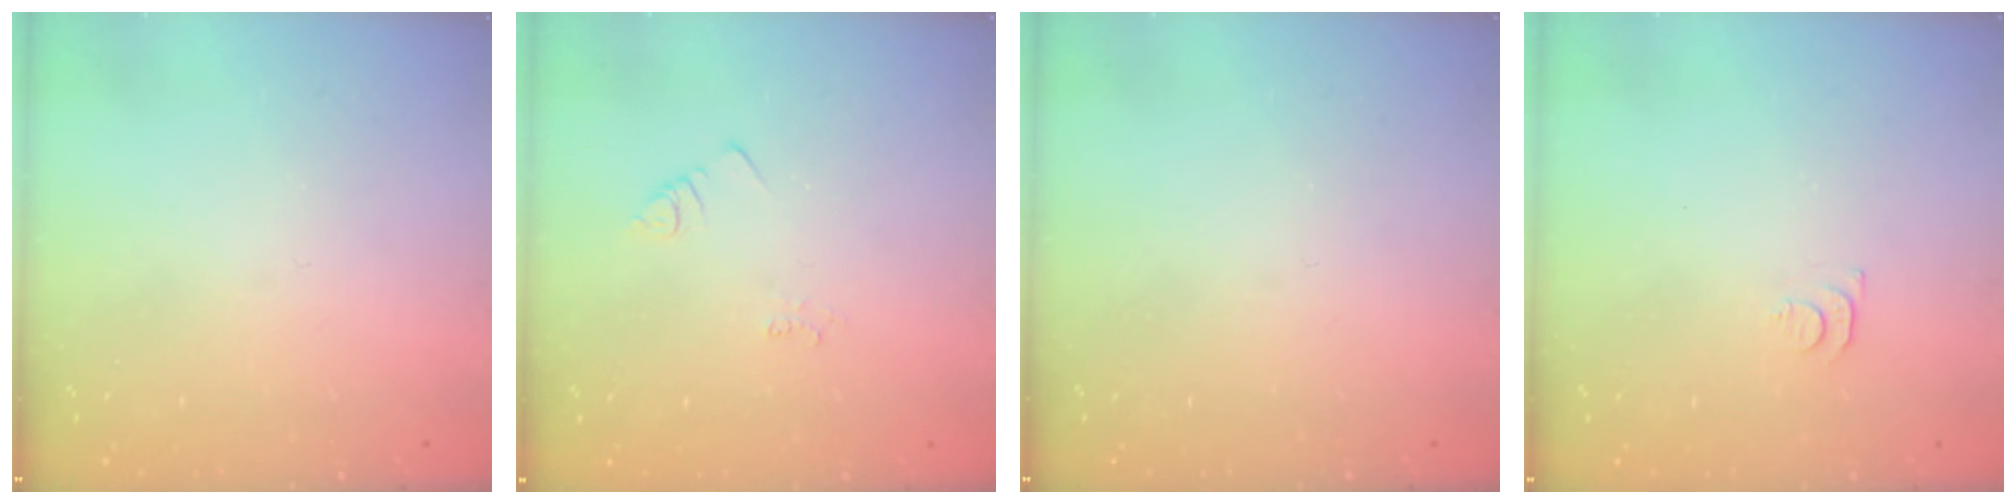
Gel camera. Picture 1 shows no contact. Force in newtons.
{"total": 2.2, "press": 2.1, "slide": 0.4}
{"total": 0.0}
{"total": 3.7, "press": 3.6, "slide": 0.4}